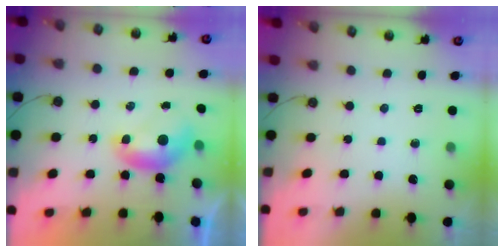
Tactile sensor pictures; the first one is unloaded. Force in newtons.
{"total": 0.0}